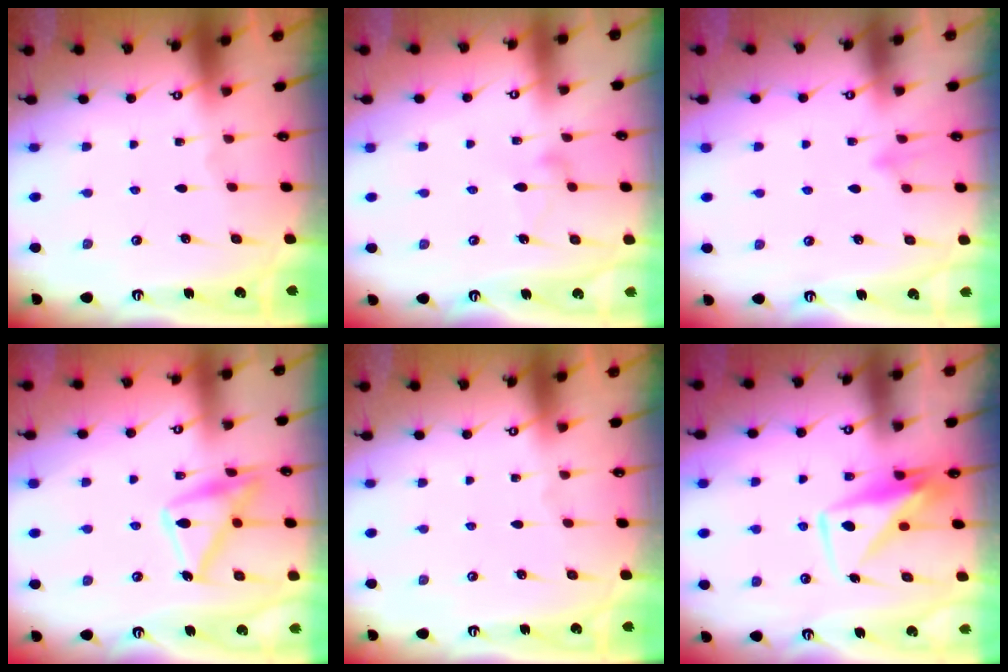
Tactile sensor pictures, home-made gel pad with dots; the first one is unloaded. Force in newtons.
{"total": 8.1, "press": 8.1, "slide": 0.5}
{"total": 7.7, "press": 7.6, "slide": 1.4}
{"total": 16.2, "press": 16.2, "slide": 1.0}
{"total": 0.0}
{"total": 9.1, "press": 9.1, "slide": 0.8}